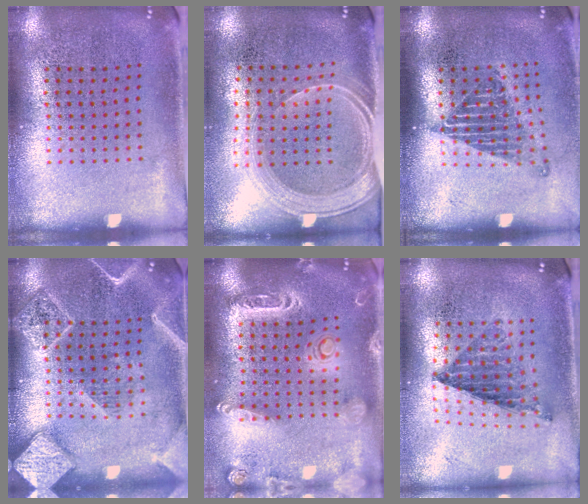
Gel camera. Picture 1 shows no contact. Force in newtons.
{"total": 2.0, "press": 1.7, "slide": 1.1}
{"total": 1.3, "press": 1.1, "slide": 0.7}
{"total": 2.3, "press": 2.2, "slide": 0.3}
{"total": 2.1, "press": 1.9, "slide": 0.9}
{"total": 0.8, "press": 0.8, "slide": 0.1}